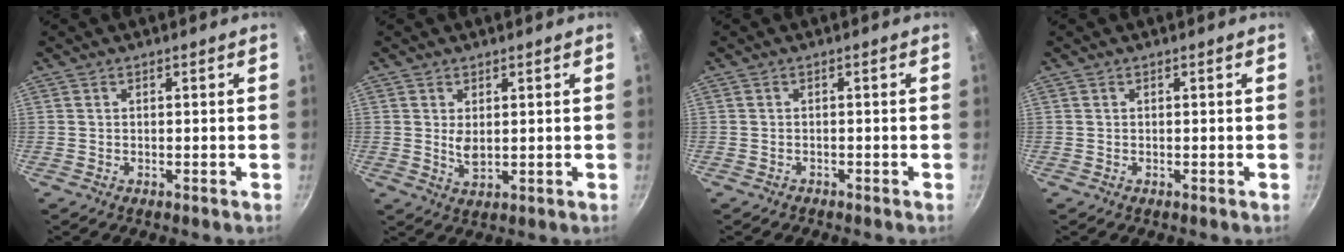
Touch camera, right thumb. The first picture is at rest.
{"total": 3.0, "force": [0.6, 1.6, 2.5], "torque": [-0.046, -0.009, 0.016]}
{"total": 0.7, "force": [-0.6, 0.3, -0.1], "torque": [0.000, 0.015, -0.009]}
{"total": 0.0}